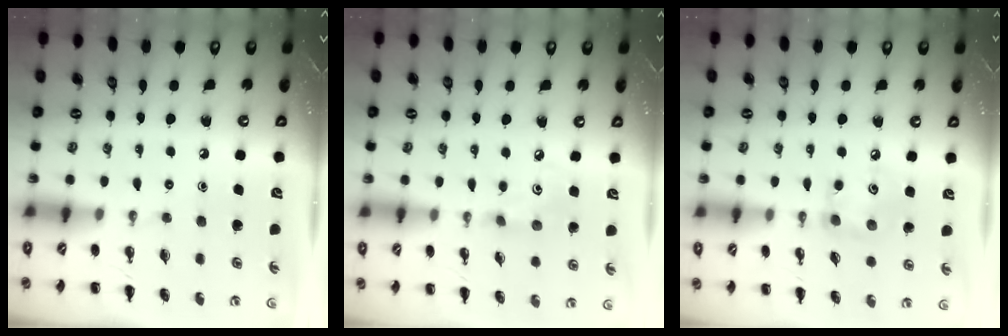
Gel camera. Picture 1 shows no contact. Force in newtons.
{"total": 3.2, "press": 3.2, "slide": 0.5}
{"total": 6.3, "press": 6.3, "slide": 0.3}